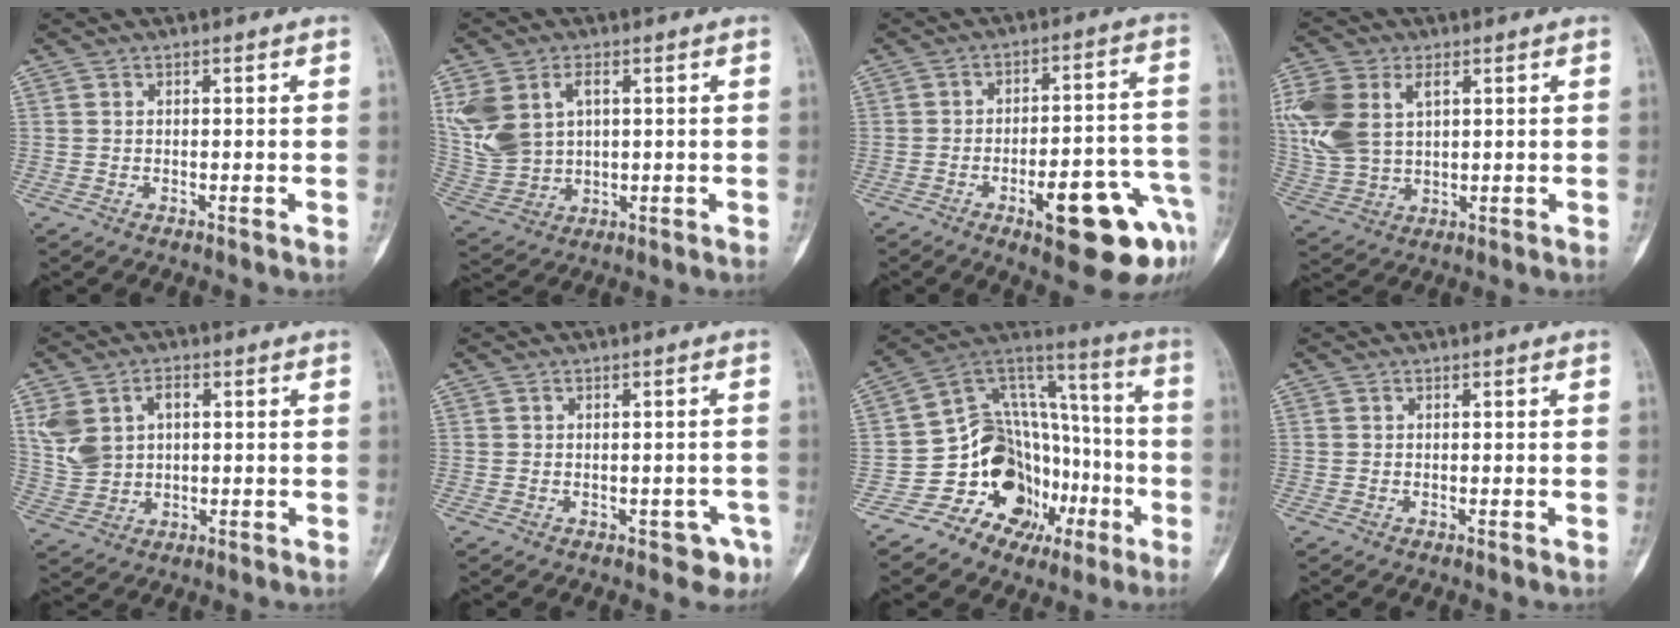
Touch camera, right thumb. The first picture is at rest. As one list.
[{"total": 11.2, "force": [3.2, 7.5, 7.7], "torque": [-0.160, 0.006, 0.076]}, {"total": 17.3, "force": [-7.9, 5.1, 14.5], "torque": [-0.145, 0.051, -0.096]}, {"total": 14.2, "force": [4.1, 9.0, 10.1], "torque": [-0.233, 0.006, 0.085]}, {"total": 8.6, "force": [2.2, 6.2, 5.5], "torque": [-0.094, 0.011, 0.051]}, {"total": 3.7, "force": [-1.8, 2.4, 2.3], "torque": [-0.009, 0.012, -0.015]}, {"total": 21.7, "force": [-8.0, 15.9, 12.4], "torque": [-0.129, 0.113, -0.125]}, {"total": 0.0}]